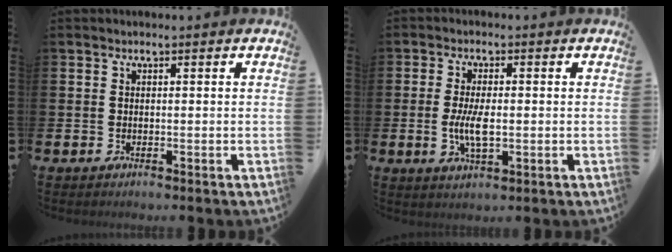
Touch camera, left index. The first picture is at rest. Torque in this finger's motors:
{"motor_torque": [1.00, -0.10, 0.60, 0.21]}